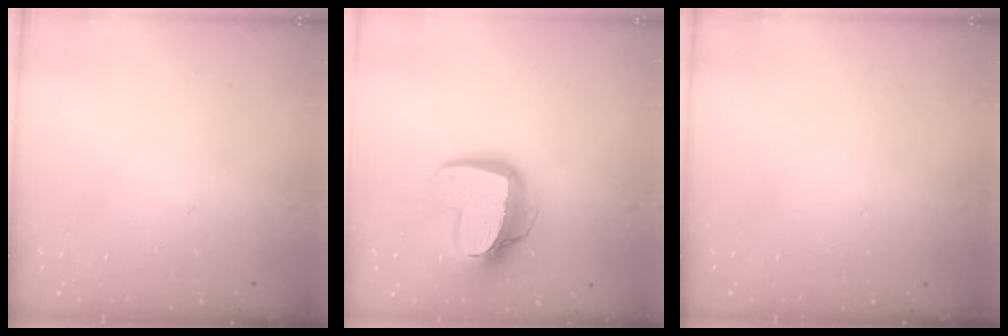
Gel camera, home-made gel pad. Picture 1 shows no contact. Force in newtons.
{"total": 14.4, "press": 14.3, "slide": 1.3}
{"total": 0.0}